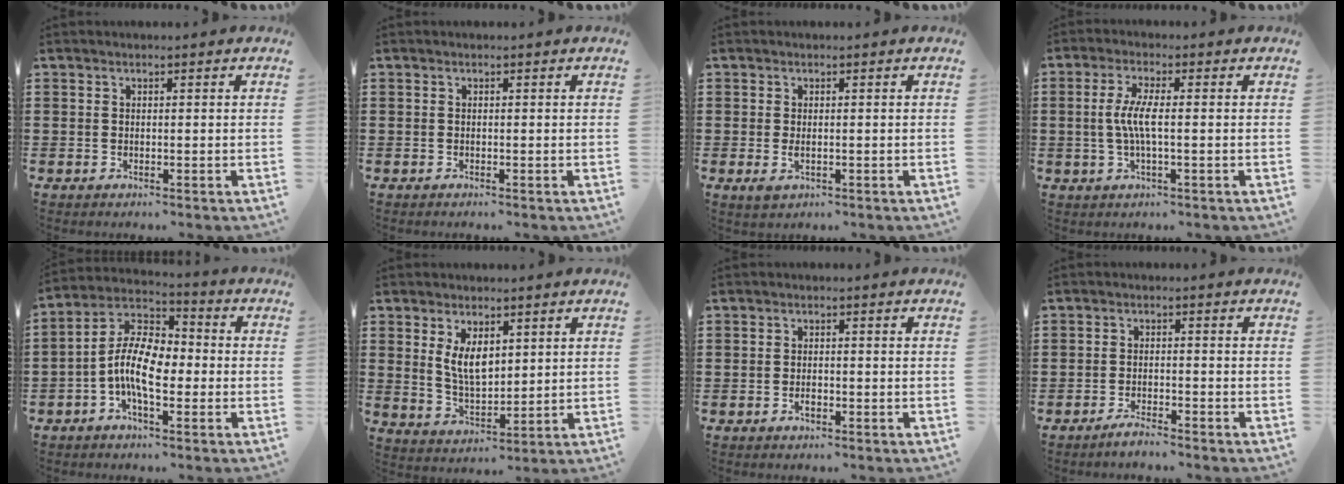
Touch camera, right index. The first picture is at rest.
{"total": 0.0}
{"total": 1.3, "force": [-0.2, 0.5, 1.2], "torque": [-0.022, -0.002, -0.004]}
{"total": 4.9, "force": [-0.4, 0.8, 4.8], "torque": [-0.108, -0.007, -0.017]}
{"total": 10.4, "force": [-2.4, 4.8, 8.9], "torque": [-0.202, 0.002, -0.050]}
{"total": 5.7, "force": [2.1, 3.0, 4.4], "torque": [-0.085, 0.002, 0.036]}
{"total": 1.4, "force": [-0.7, 0.6, 1.1], "torque": [-0.021, -0.002, -0.014]}
{"total": 2.2, "force": [-2.1, 0.1, 0.7], "torque": [-0.014, 0.003, -0.040]}